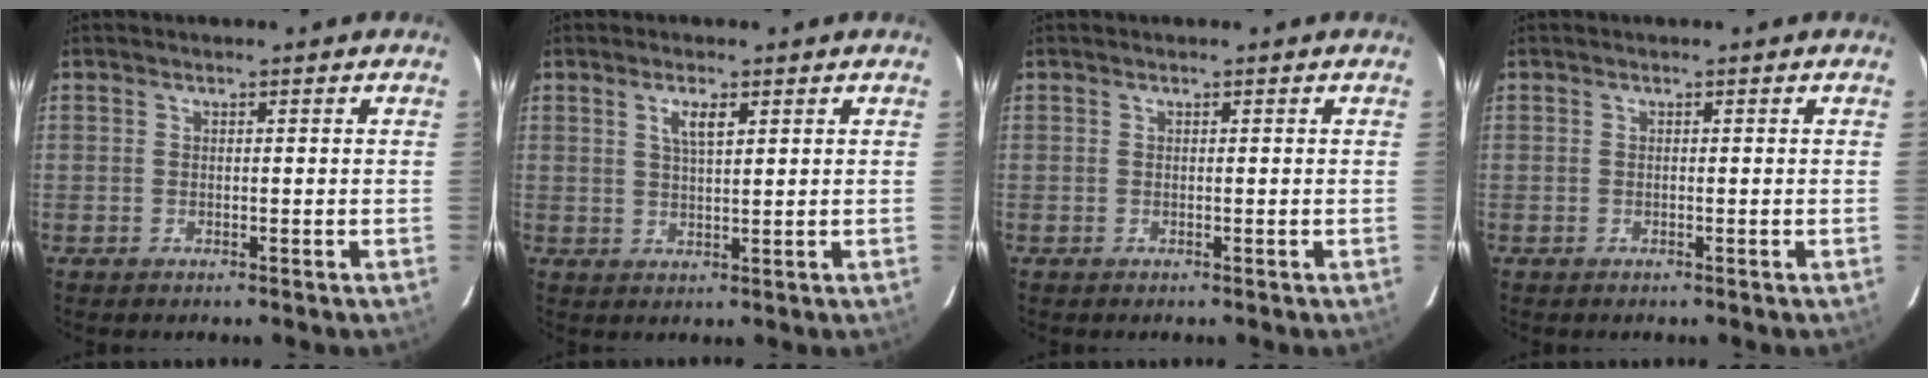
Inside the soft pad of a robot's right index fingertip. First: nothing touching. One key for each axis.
{"total": 3.3, "fx": 1.6, "fy": 0.9, "fz": 2.7, "tx": -0.050, "ty": 0.002, "tz": 0.029}
{"total": 0.0}
{"total": 0.0}